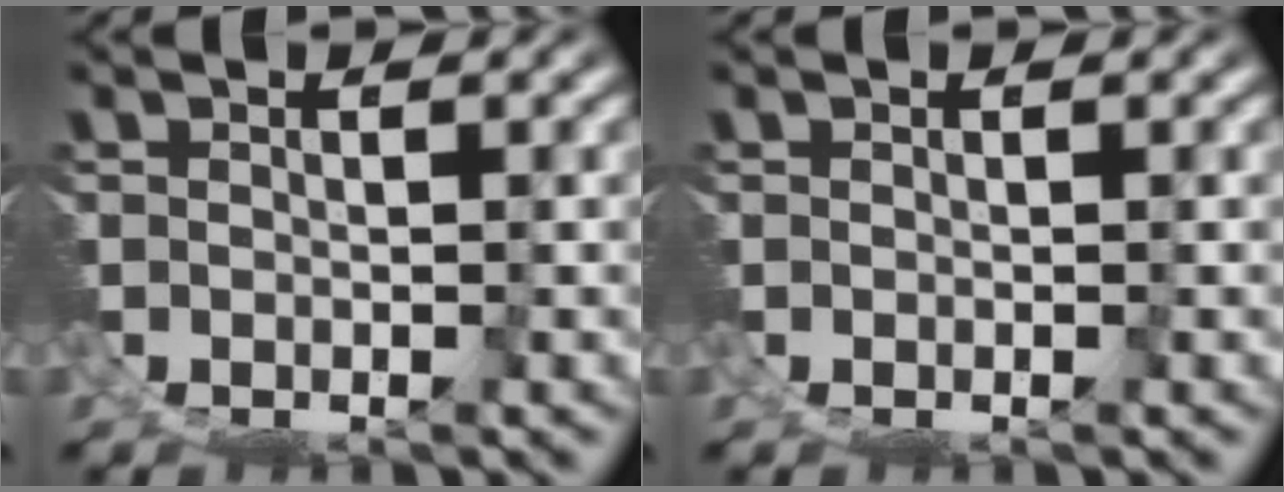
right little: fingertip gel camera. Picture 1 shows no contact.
{"total": 0.0}